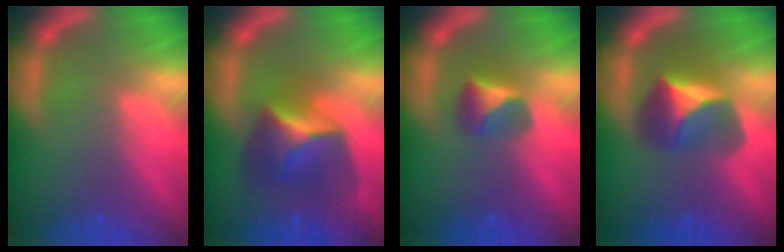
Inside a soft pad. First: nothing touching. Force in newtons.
{"total": 6.4}
{"total": 2.9}
{"total": 5.4}